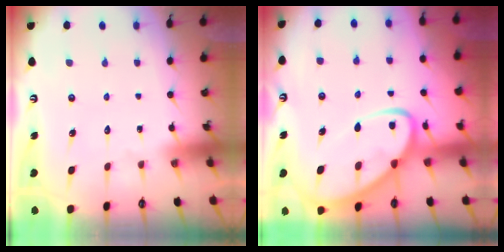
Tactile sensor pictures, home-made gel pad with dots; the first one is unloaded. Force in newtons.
{"total": 10.1, "press": 10.1, "slide": 1.0}